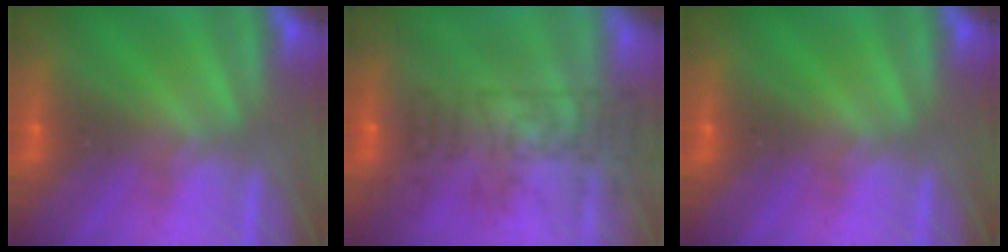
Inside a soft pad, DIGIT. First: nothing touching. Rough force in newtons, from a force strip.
{"total": 9.0}
{"total": 0.0}